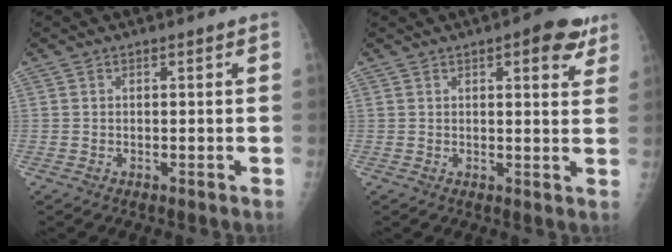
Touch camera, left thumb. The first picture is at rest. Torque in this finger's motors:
{"motor_torque": [-0.06, -0.07, 0.53, -0.02, 0.00]}